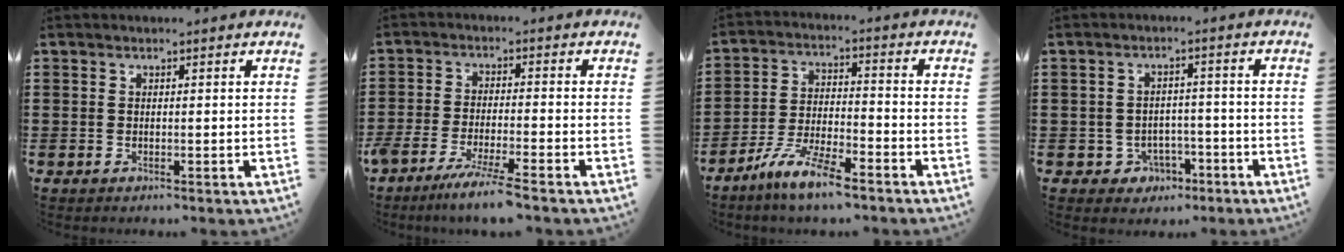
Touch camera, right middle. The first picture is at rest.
{"total": 5.8, "force": [-5.0, -0.5, 3.0], "torque": [-0.065, -0.023, -0.096]}
{"total": 7.7, "force": [-6.3, 1.0, 4.3], "torque": [-0.100, -0.007, -0.122]}
{"total": 3.1, "force": [-2.1, 2.2, 0.7], "torque": [-0.021, 0.005, -0.047]}